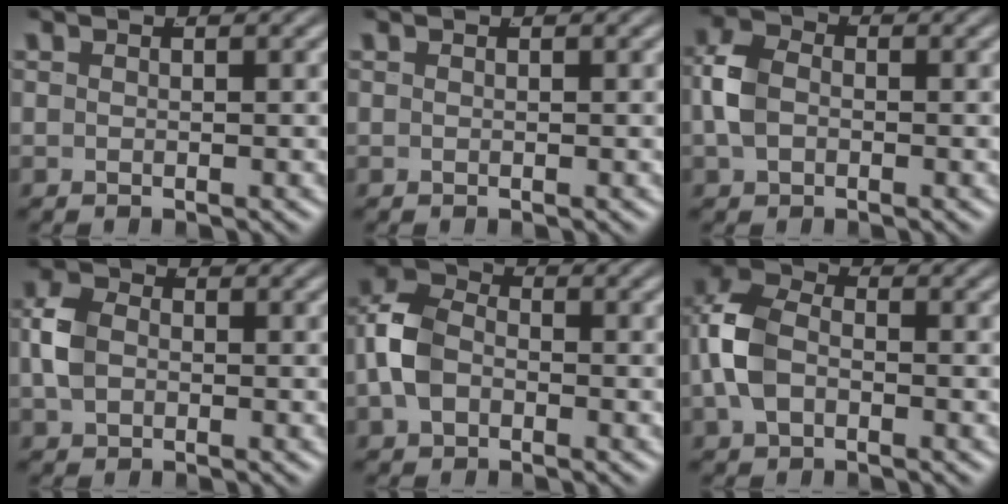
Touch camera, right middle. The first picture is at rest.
{"total": 0.0}
{"total": 3.5, "force": [-0.3, 2.7, 2.2], "torque": [-0.057, -0.006, -0.004]}
{"total": 3.1, "force": [-0.3, 2.4, 1.9], "torque": [-0.051, -0.005, -0.003]}
{"total": 5.6, "force": [-0.6, 4.5, 3.2], "torque": [-0.081, -0.009, -0.010]}
{"total": 5.3, "force": [-0.5, 4.0, 3.4], "torque": [-0.088, -0.008, -0.008]}